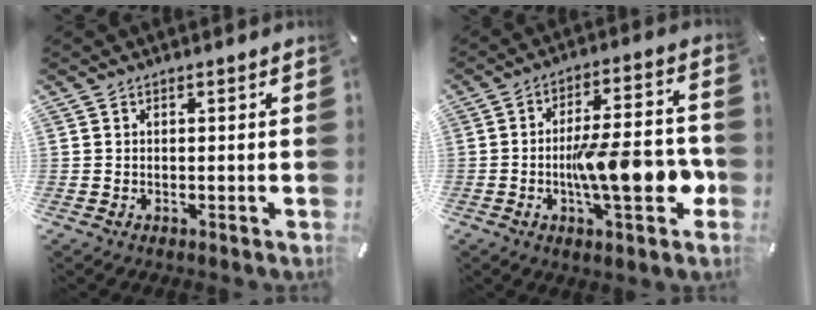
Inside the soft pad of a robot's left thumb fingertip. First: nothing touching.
{"total": 16.3, "force": [-3.3, 5.1, 15.1], "torque": [-0.209, -0.003, -0.052]}